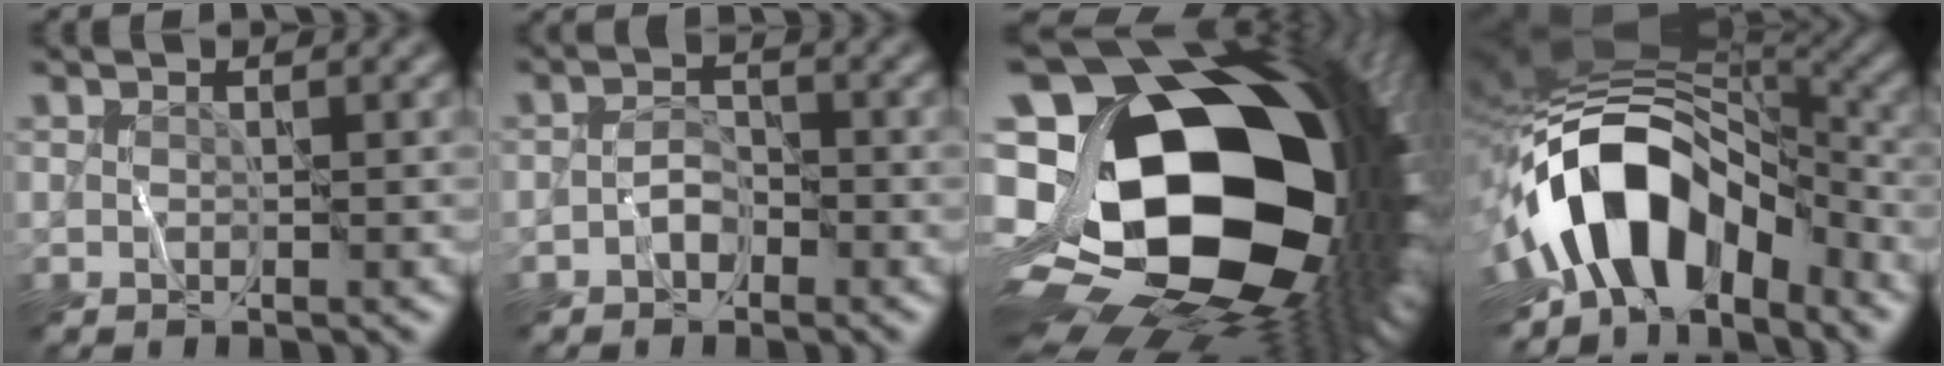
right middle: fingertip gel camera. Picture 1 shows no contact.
{"total": 1.7, "force": [-0.8, 1.2, 1.0], "torque": [-0.013, 0.008, -0.020]}
{"total": 23.4, "force": [0.1, 16.2, 16.9], "torque": [-0.317, -0.021, -0.004]}
{"total": 13.3, "force": [-5.1, 7.7, 9.6], "torque": [-0.157, 0.011, -0.094]}